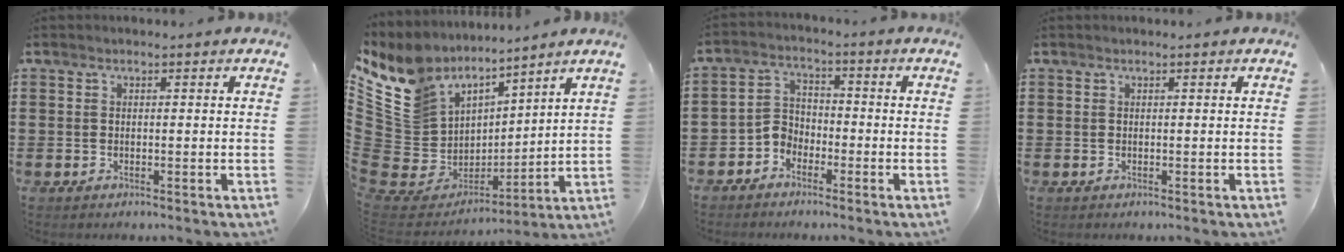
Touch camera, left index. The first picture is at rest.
{"total": 11.4, "force": [6.9, 8.6, 2.8], "torque": [-0.125, -0.060, 0.132]}
{"total": 4.0, "force": [-3.2, 2.1, 0.8], "torque": [-0.030, 0.007, -0.070]}
{"total": 0.0}